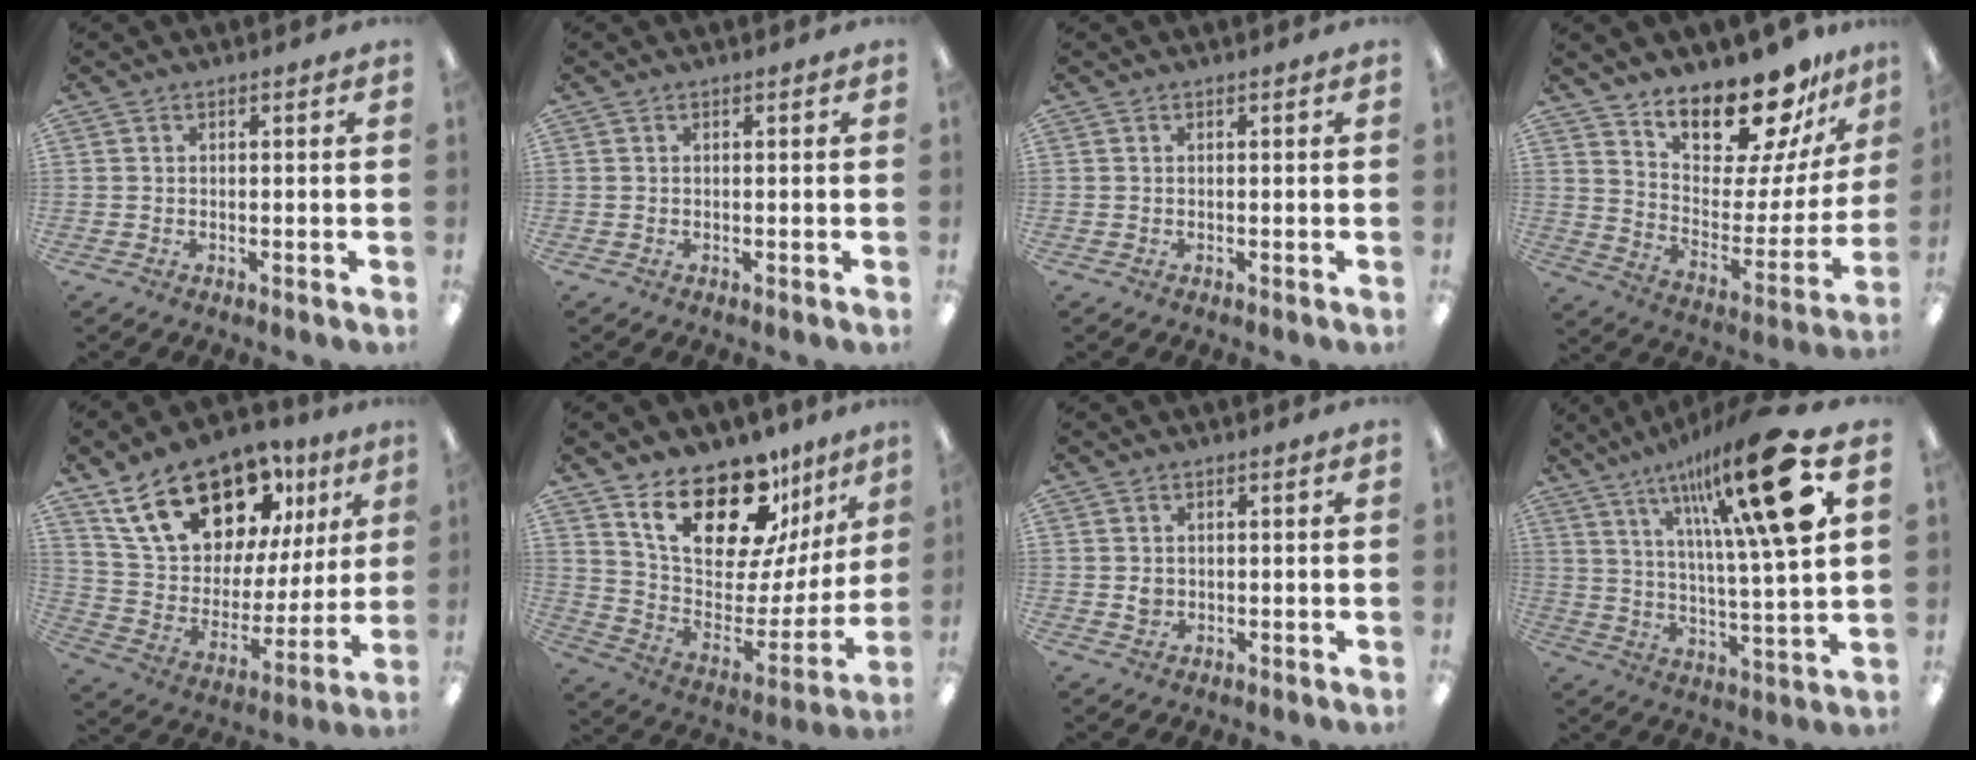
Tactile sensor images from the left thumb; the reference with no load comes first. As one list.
[{"total": 0.0}, {"total": 0.0}, {"total": 19.0, "force": [16.2, 6.0, 7.8], "torque": [-0.126, -0.134, 0.281]}, {"total": 21.8, "force": [14.4, 11.8, 11.4], "torque": [-0.190, -0.081, 0.258]}, {"total": 22.8, "force": [16.1, 10.1, 12.5], "torque": [-0.217, -0.105, 0.285]}, {"total": 1.8, "force": [0.2, 1.5, 1.0], "torque": [-0.021, 0.005, 0.002]}, {"total": 23.0, "force": [12.2, 4.1, 19.0], "torque": [-0.303, -0.055, 0.177]}]